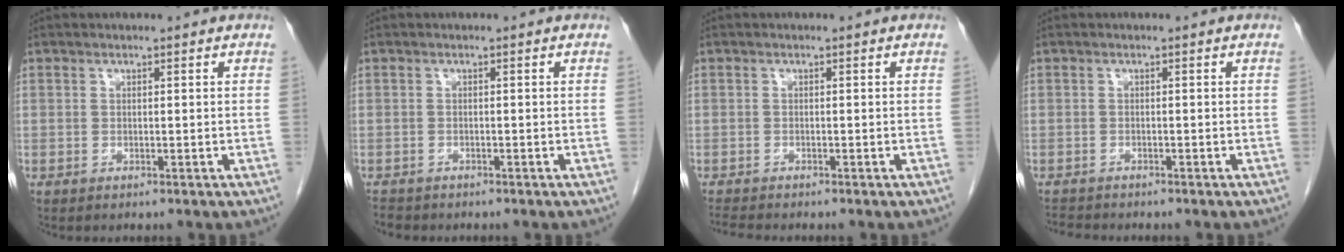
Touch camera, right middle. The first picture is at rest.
{"total": 2.1, "force": [-1.9, 0.8, 0.3], "torque": [-0.010, -0.004, -0.029]}
{"total": 2.1, "force": [-2.0, -0.1, 0.5], "torque": [-0.013, -0.009, -0.036]}
{"total": 2.1, "force": [-2.1, 0.3, 0.2], "torque": [-0.005, -0.010, -0.036]}